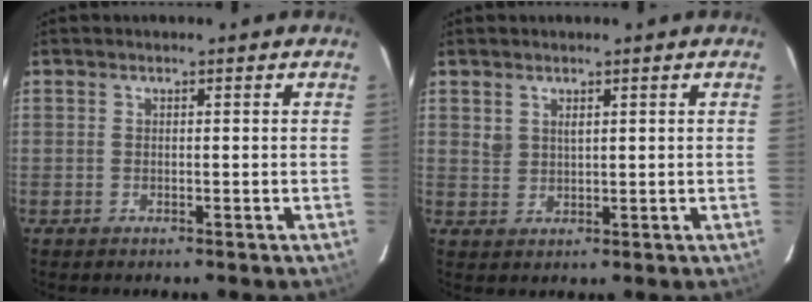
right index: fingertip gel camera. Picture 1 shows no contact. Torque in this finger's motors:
{"motor_torque": [-0.03, 0.02, -0.06, 0.03]}